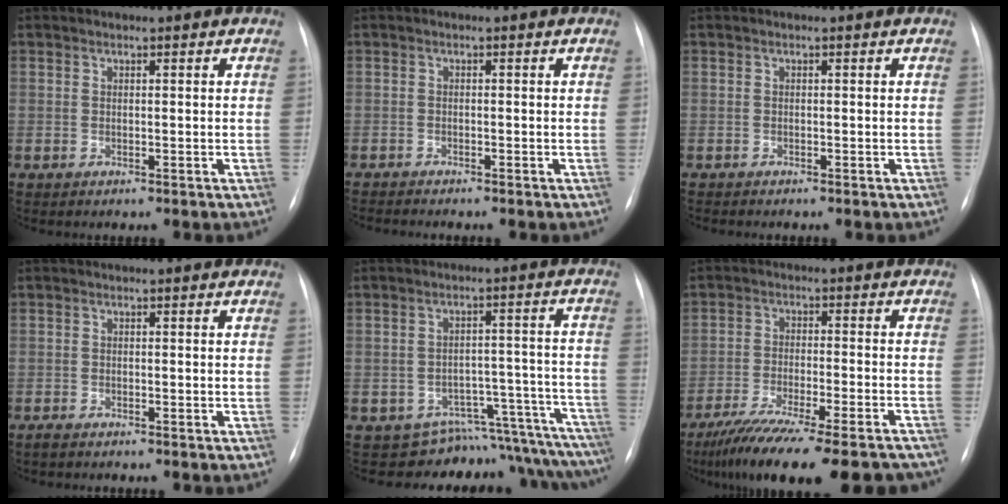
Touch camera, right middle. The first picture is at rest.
{"total": 3.3, "force": [-3.1, 0.2, 1.1], "torque": [-0.013, -0.008, -0.045]}
{"total": 1.2, "force": [-1.0, 0.2, 0.4], "torque": [-0.006, -0.003, -0.014]}
{"total": 1.4, "force": [-1.2, 0.3, 0.5], "torque": [-0.011, -0.003, -0.018]}
{"total": 15.0, "force": [-14.6, 3.0, 1.5], "torque": [0.018, 0.067, -0.177]}
{"total": 22.4, "force": [-18.9, 3.0, 11.6], "torque": [-0.146, -0.031, -0.270]}